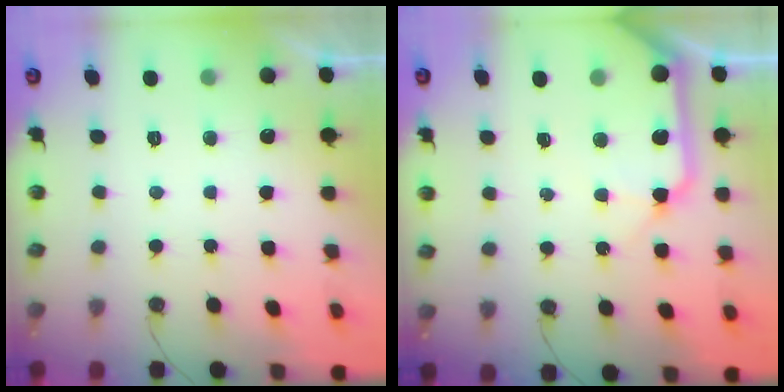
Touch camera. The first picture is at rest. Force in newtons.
{"total": 13.2, "press": 13.0, "slide": 2.0}